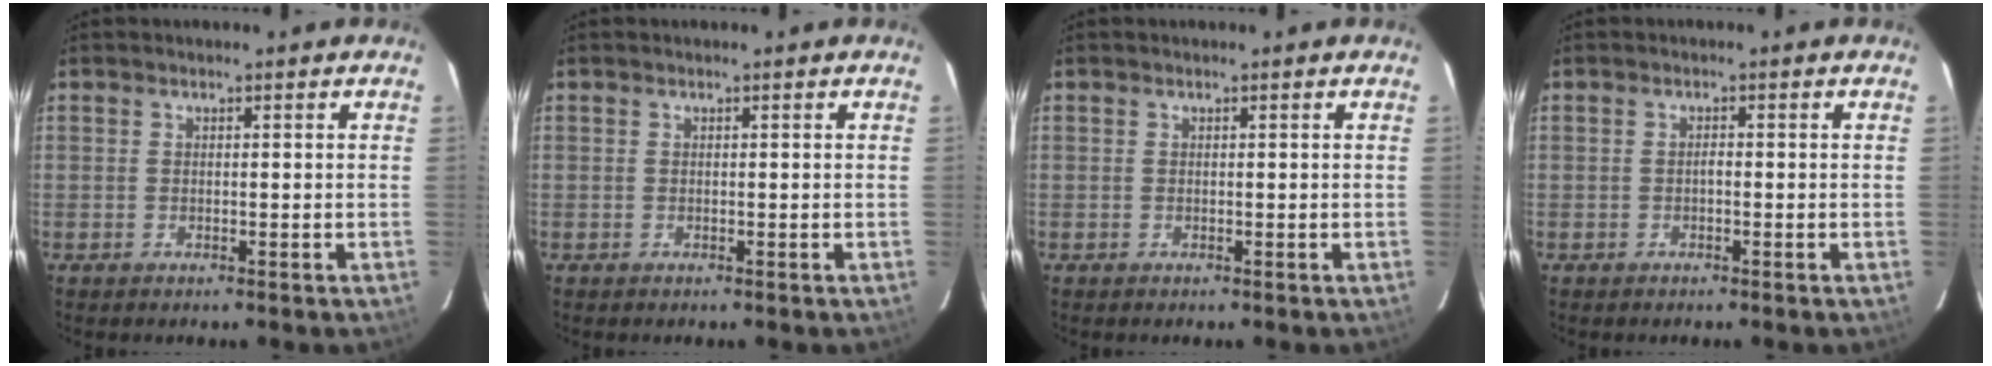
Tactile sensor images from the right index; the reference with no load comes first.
{"total": 0.0}
{"total": 0.0}
{"total": 0.7, "force": [-0.4, 0.3, 0.5], "torque": [-0.006, 0.006, -0.007]}